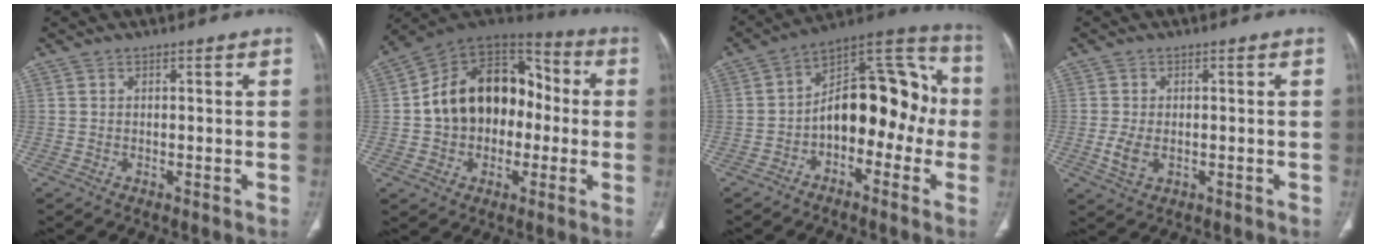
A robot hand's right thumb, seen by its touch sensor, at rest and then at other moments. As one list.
[{"total": 19.9, "force": [-0.6, 14.5, 13.6], "torque": [-0.180, 0.048, -0.013]}, {"total": 17.2, "force": [-2.6, 10.2, 13.6], "torque": [-0.153, 0.066, -0.051]}, {"total": 3.9, "force": [-0.7, 2.4, 3.0], "torque": [-0.068, -0.004, -0.009]}]